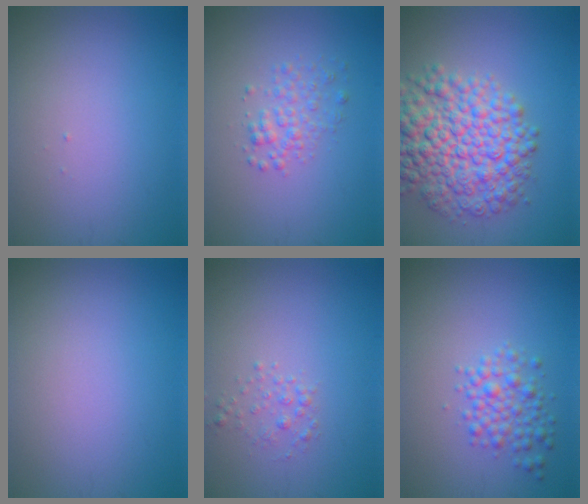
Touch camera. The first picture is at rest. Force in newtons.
{"total": 2.1, "press": 2.1, "slide": 0.1}
{"total": 9.5, "press": 9.5, "slide": 0.2}
{"total": 0.0}
{"total": 1.1, "press": 1.1, "slide": 0.1}
{"total": 3.0, "press": 3.0, "slide": 0.1}